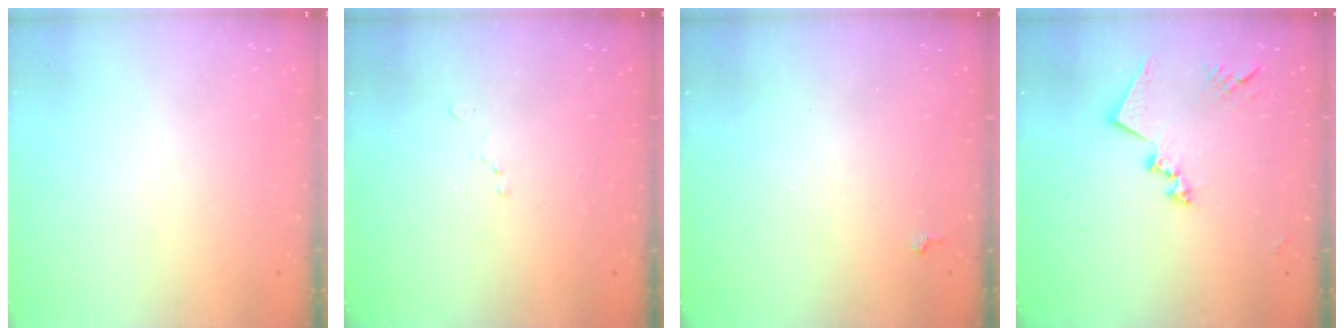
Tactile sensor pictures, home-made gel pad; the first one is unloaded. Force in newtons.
{"total": 5.7, "press": 5.7, "slide": 0.7}
{"total": 0.8, "press": 0.8, "slide": 0.3}
{"total": 15.3, "press": 15.3, "slide": 0.9}